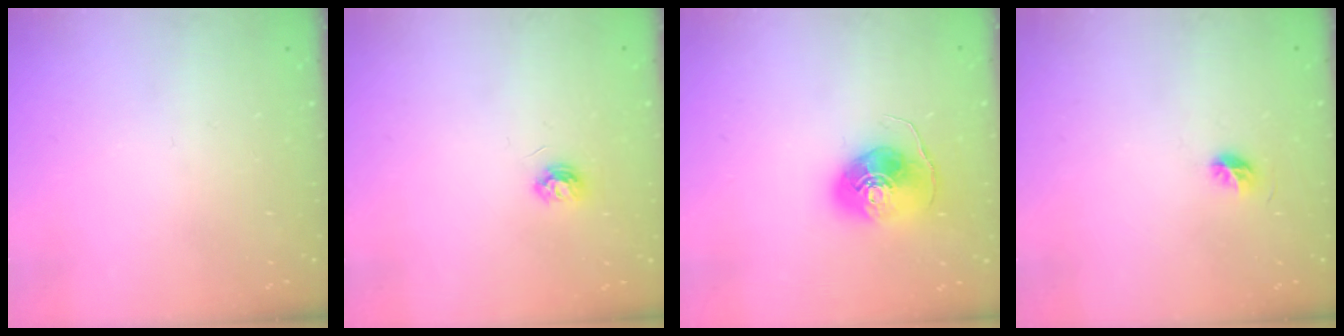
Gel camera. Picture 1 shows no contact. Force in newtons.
{"total": 3.9, "press": 3.8, "slide": 0.5}
{"total": 8.5, "press": 8.4, "slide": 1.2}
{"total": 5.3, "press": 5.2, "slide": 1.0}